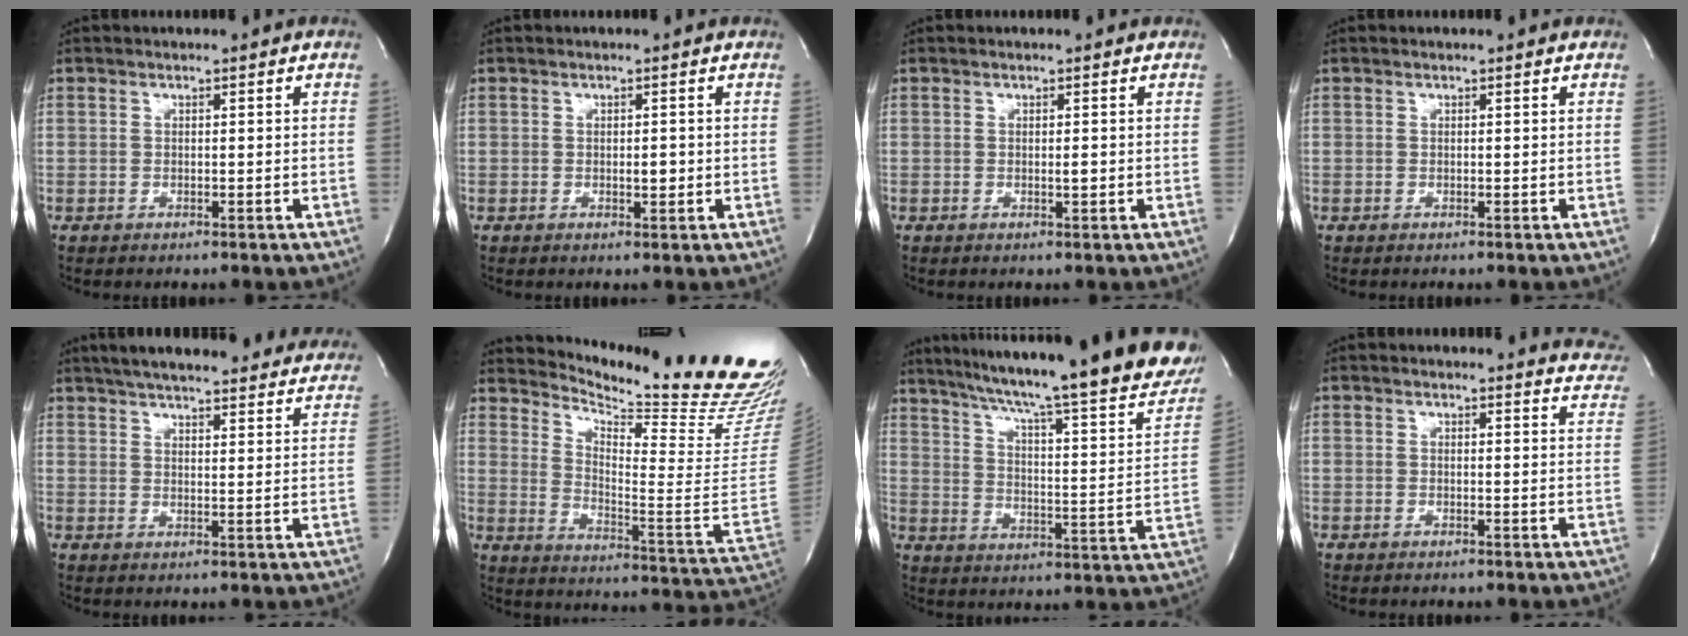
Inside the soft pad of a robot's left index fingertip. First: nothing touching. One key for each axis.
{"total": 1.2, "fx": 0.0, "fy": 0.5, "fz": 1.1, "tx": -0.016, "ty": -0.001, "tz": 0.001}
{"total": 0.7, "fx": 0.1, "fy": 0.1, "fz": 0.7, "tx": -0.015, "ty": -0.002, "tz": -0.001}
{"total": 0.0}
{"total": 27.8, "fx": 25.1, "fy": 5.0, "fz": 11.0, "tx": -0.178, "ty": -0.020, "tz": 0.306}
{"total": 23.2, "fx": 20.9, "fy": -0.7, "fz": 10.2, "tx": -0.169, "ty": -0.135, "tz": 0.273}
{"total": 31.0, "fx": 25.7, "fy": 3.0, "fz": 17.0, "tx": -0.255, "ty": -0.055, "tz": 0.331}
{"total": 7.9, "fx": 7.7, "fy": 1.7, "fz": 0.3, "tx": 0.033, "ty": -0.042, "tz": 0.041}